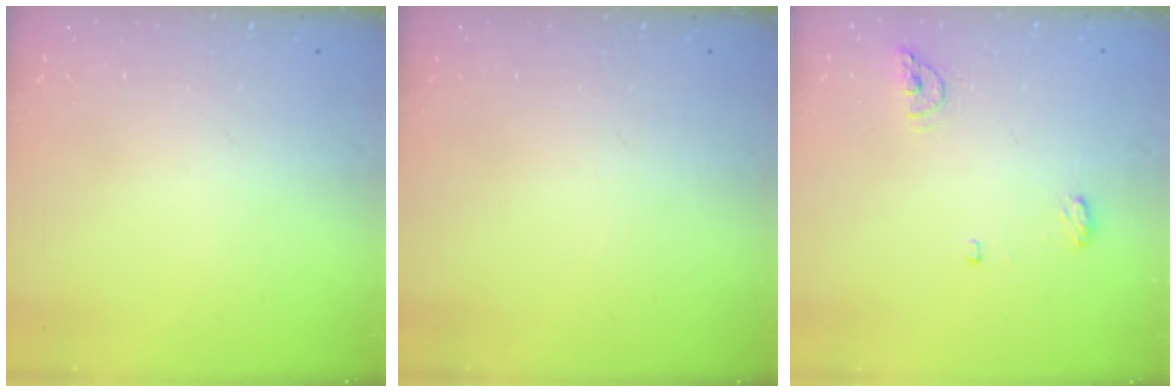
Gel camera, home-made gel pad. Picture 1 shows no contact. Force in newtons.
{"total": 0.0}
{"total": 10.0, "press": 7.3, "slide": 6.9}